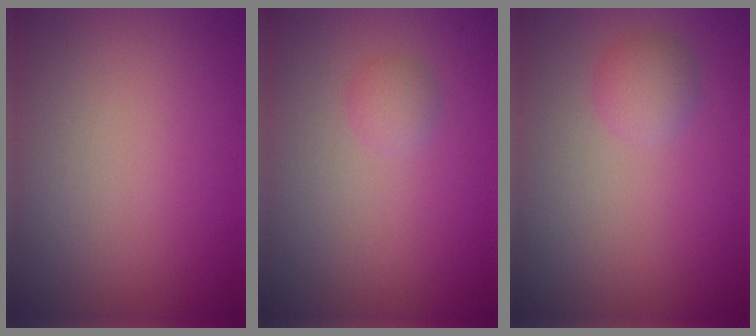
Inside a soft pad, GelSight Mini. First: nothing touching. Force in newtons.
{"total": 1.1, "press": 1.1, "slide": 0.0}
{"total": 1.7, "press": 1.7, "slide": 0.0}